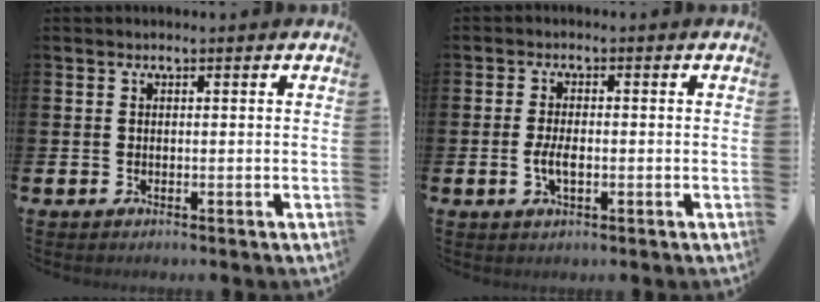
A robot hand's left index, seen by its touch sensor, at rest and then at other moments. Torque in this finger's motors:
{"motor_torque": [0.74, 0.28, 0.11, 0.11]}